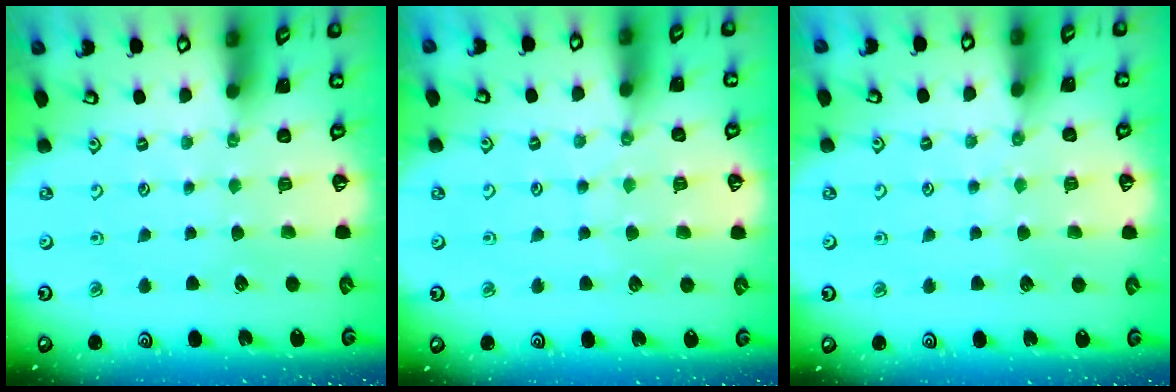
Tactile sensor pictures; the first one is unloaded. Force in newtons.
{"total": 4.5, "press": 4.5, "slide": 0.5}
{"total": 5.0, "press": 5.0, "slide": 0.5}